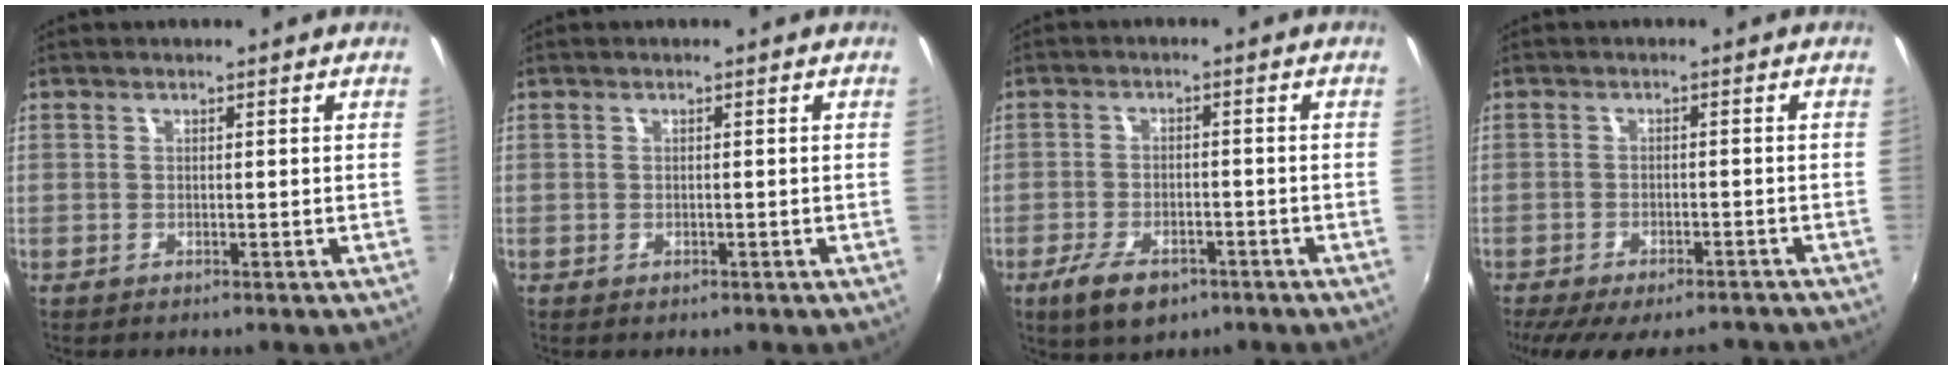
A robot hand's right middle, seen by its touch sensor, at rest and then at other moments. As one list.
[{"total": 0.6, "force": [-0.3, 0.4, 0.2], "torque": [-0.002, -0.005, -0.007]}, {"total": 8.0, "force": [-5.0, 3.9, 4.9], "torque": [-0.116, -0.015, -0.081]}, {"total": 15.0, "force": [-12.2, 4.7, 7.3], "torque": [-0.148, -0.038, -0.172]}]